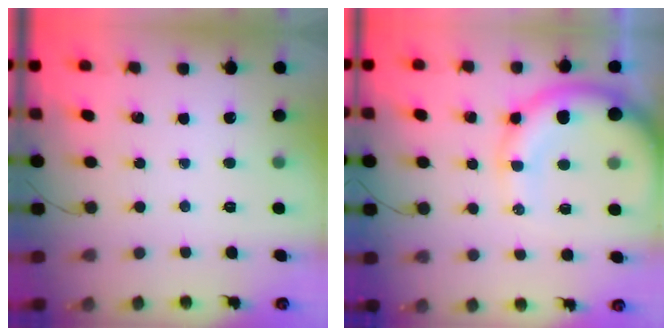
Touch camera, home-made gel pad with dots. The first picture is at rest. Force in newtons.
{"total": 13.4, "press": 13.1, "slide": 2.7}